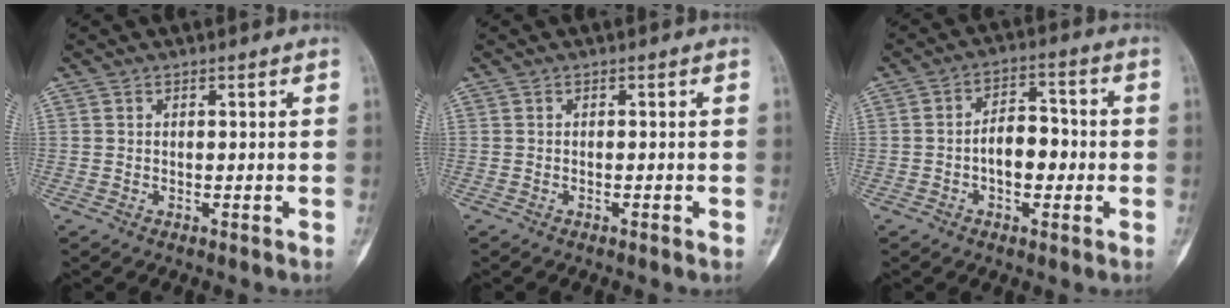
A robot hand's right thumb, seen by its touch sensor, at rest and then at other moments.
{"total": 0.5, "force": [-0.2, 0.2, 0.5], "torque": [-0.012, 0.000, -0.003]}
{"total": 7.4, "force": [-1.2, 4.5, 5.7], "torque": [-0.067, 0.026, -0.027]}